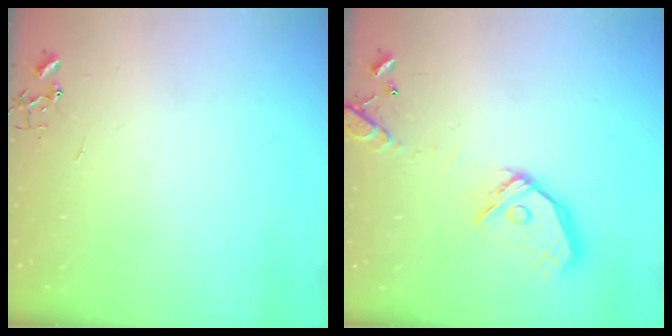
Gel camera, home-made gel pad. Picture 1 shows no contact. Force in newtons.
{"total": 16.5, "press": 16.3, "slide": 2.4}